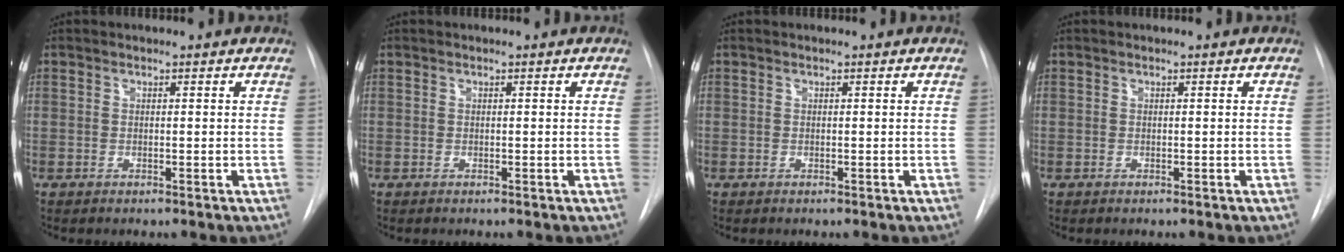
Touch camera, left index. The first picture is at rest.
{"total": 0.0}
{"total": 0.0}
{"total": 0.0}